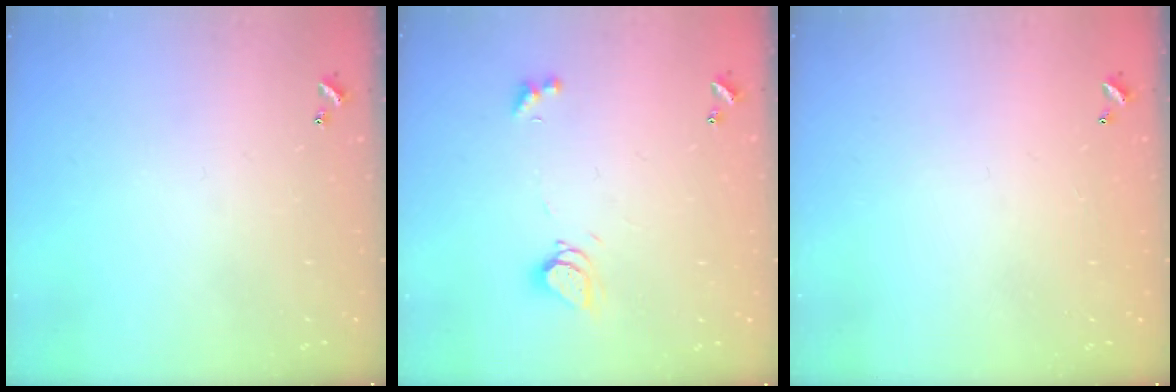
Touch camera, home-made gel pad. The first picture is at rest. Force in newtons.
{"total": 4.3, "press": 4.2, "slide": 0.6}
{"total": 2.9, "press": 2.9, "slide": 0.1}